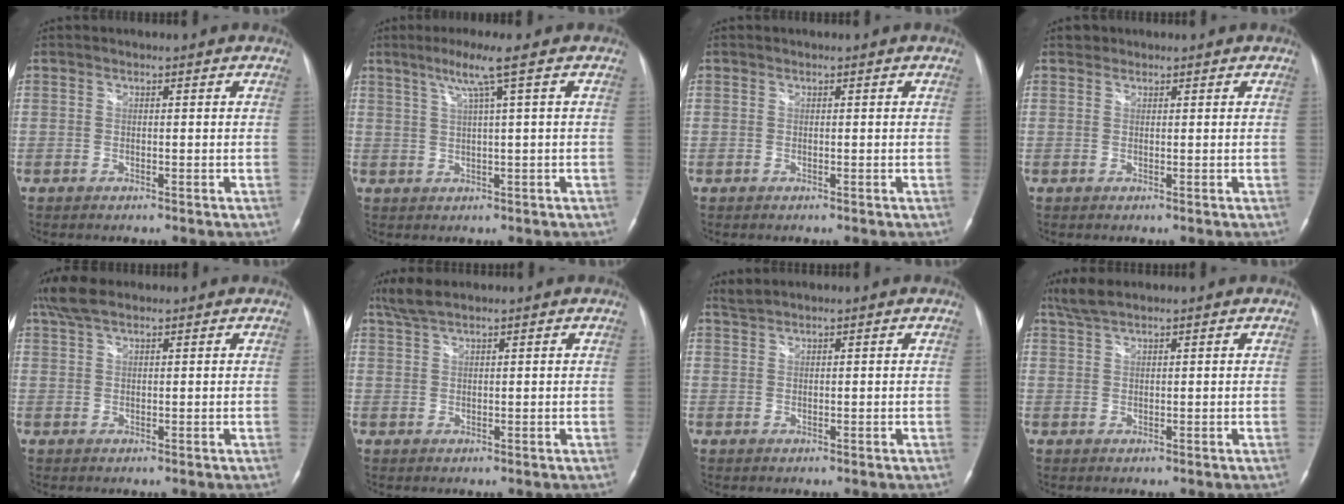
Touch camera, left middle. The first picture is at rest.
{"total": 5.0, "force": [2.4, -1.3, 4.2], "torque": [-0.084, 0.002, 0.048]}
{"total": 0.0}
{"total": 0.9, "force": [0.7, 0.5, -0.1], "torque": [0.001, 0.003, 0.010]}
{"total": 4.7, "force": [3.6, 1.4, 2.6], "torque": [-0.066, 0.022, 0.074]}
{"total": 3.4, "force": [2.9, 0.4, 1.8], "torque": [-0.047, 0.012, 0.064]}
{"total": 1.4, "force": [1.4, -0.2, 0.1], "torque": [-0.007, 0.010, 0.035]}
{"total": 3.2, "force": [2.8, 0.4, 1.6], "torque": [-0.044, 0.012, 0.061]}